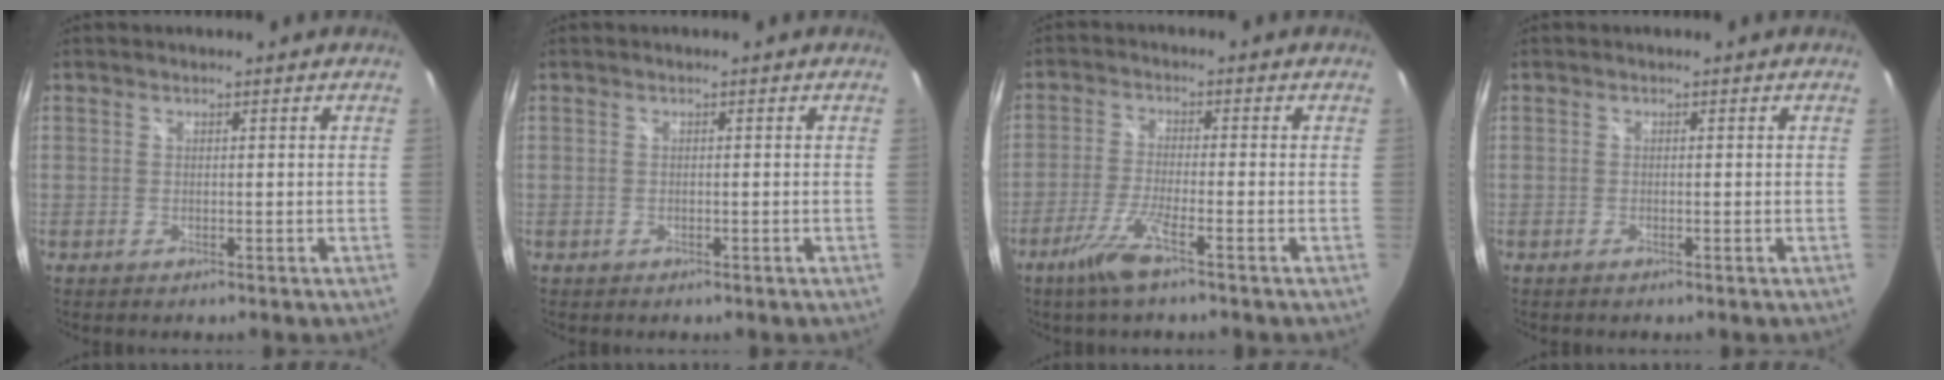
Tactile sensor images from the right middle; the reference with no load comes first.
{"total": 0.6, "force": [-0.4, 0.4, 0.1], "torque": [-0.005, -0.002, -0.006]}
{"total": 6.8, "force": [-4.4, 0.2, 5.1], "torque": [-0.119, -0.012, -0.087]}
{"total": 0.5, "force": [-0.5, 0.0, 0.3], "torque": [-0.003, -0.001, -0.010]}